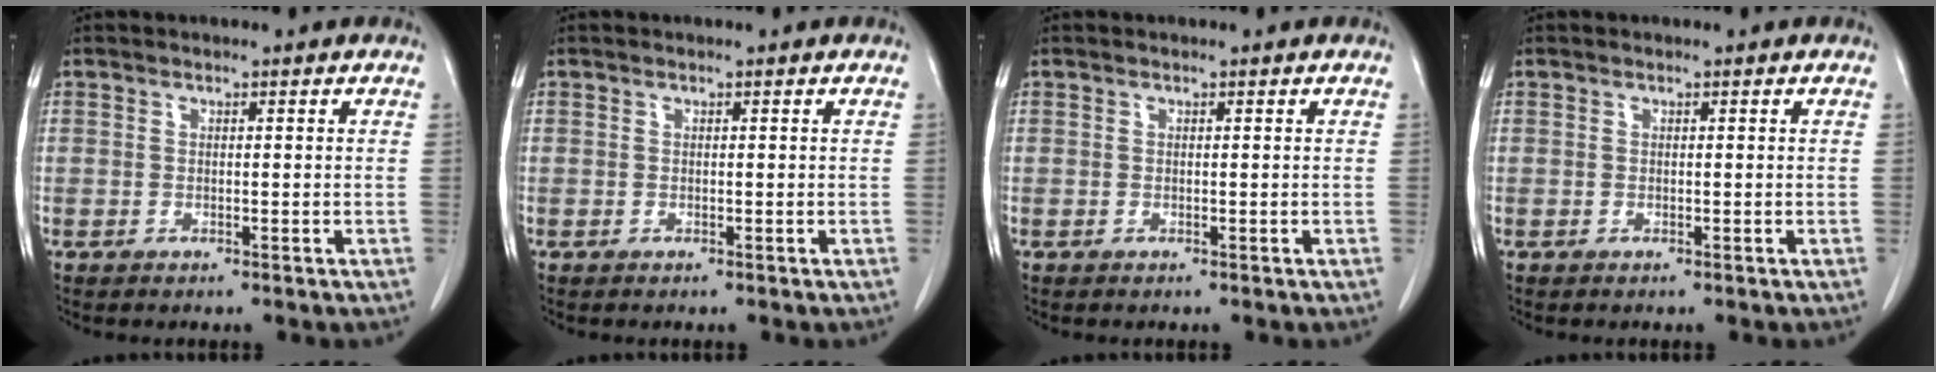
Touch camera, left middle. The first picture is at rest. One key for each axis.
{"total": 0.0}
{"total": 0.0}
{"total": 0.0}